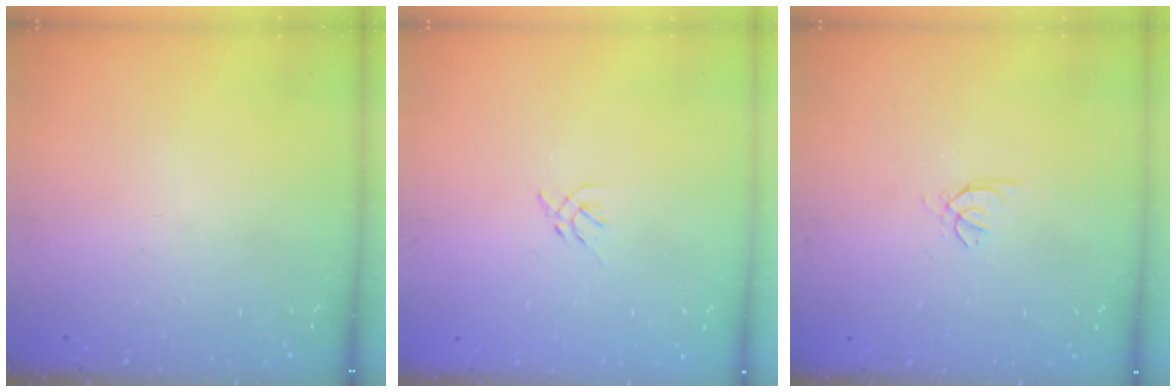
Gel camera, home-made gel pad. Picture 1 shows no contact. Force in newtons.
{"total": 2.3, "press": 2.2, "slide": 0.6}
{"total": 0.6, "press": 0.4, "slide": 0.3}